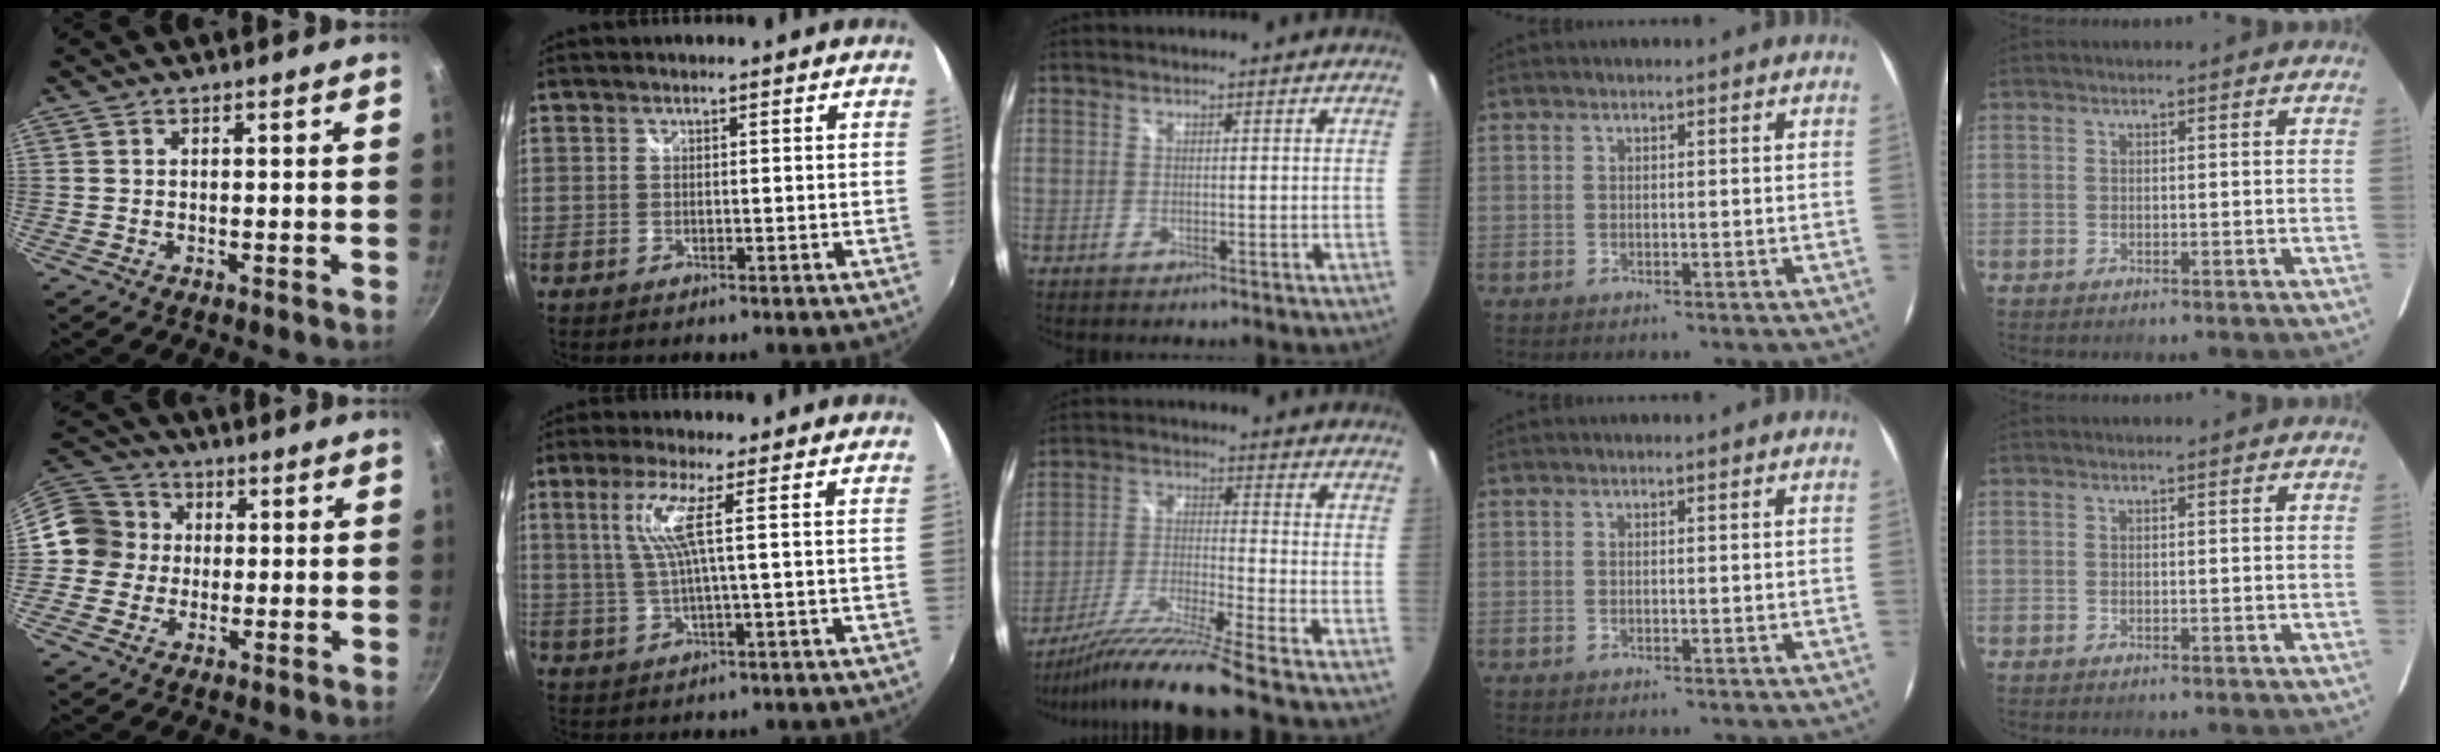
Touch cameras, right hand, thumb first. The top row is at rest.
{"thumb": {"total": 10.6, "force": [0.3, 10.1, 3.3], "torque": [-0.028, 0.027, -0.016]}, "index": {"total": 5.8, "force": [1.5, -0.8, 5.6], "torque": [-0.105, 0.000, 0.039]}, "middle": {"total": 13.1, "force": [-10.7, -2.4, 7.1], "torque": [-0.144, -0.023, -0.196]}}